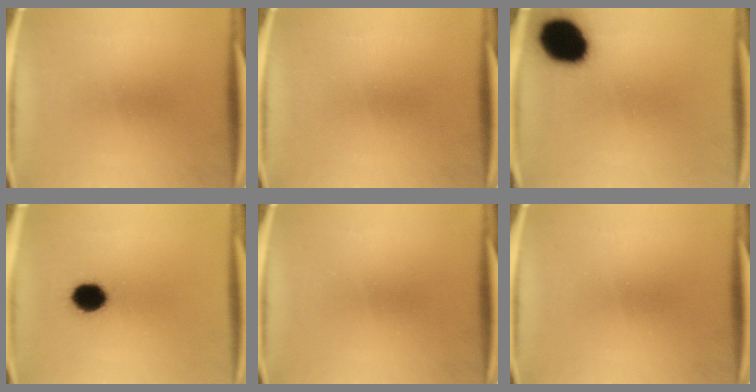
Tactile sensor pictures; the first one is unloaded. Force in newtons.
{"total": 0.0}
{"total": 15.2}
{"total": 8.2}
{"total": 0.0}
{"total": 0.0}